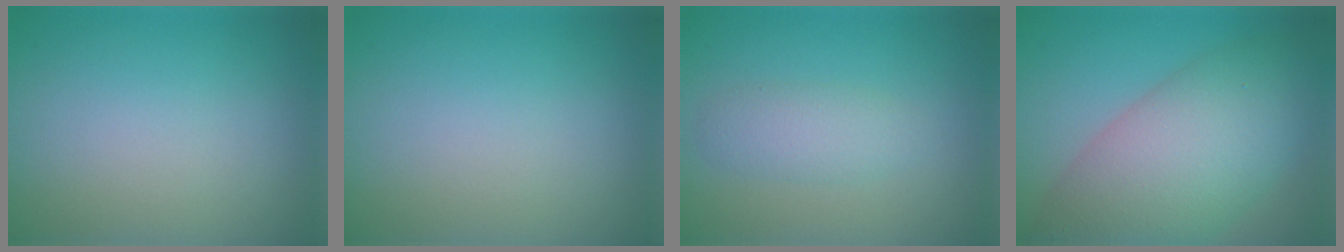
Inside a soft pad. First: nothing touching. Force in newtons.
{"total": 0.0}
{"total": 2.4, "press": 2.4, "slide": 0.1}
{"total": 10.3, "press": 10.3, "slide": 0.4}